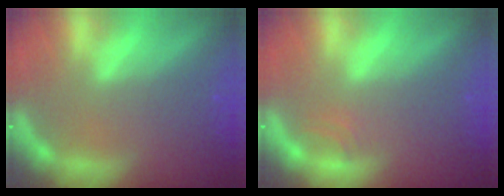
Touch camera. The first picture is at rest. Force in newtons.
{"total": 0.9}